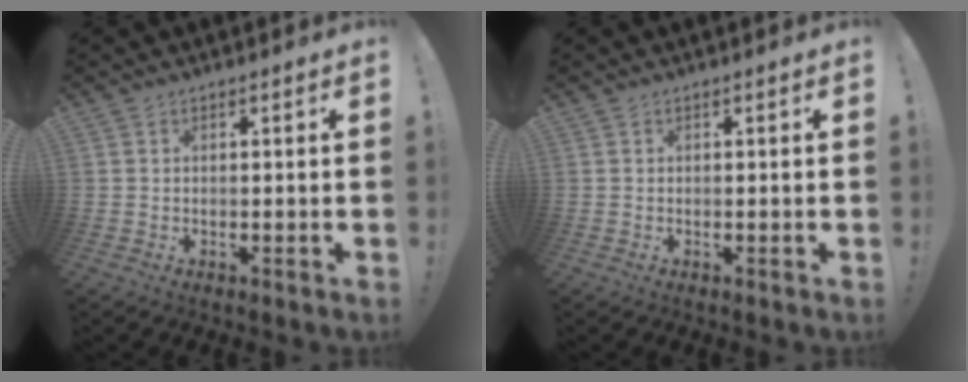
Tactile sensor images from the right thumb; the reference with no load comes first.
{"total": 0.0}